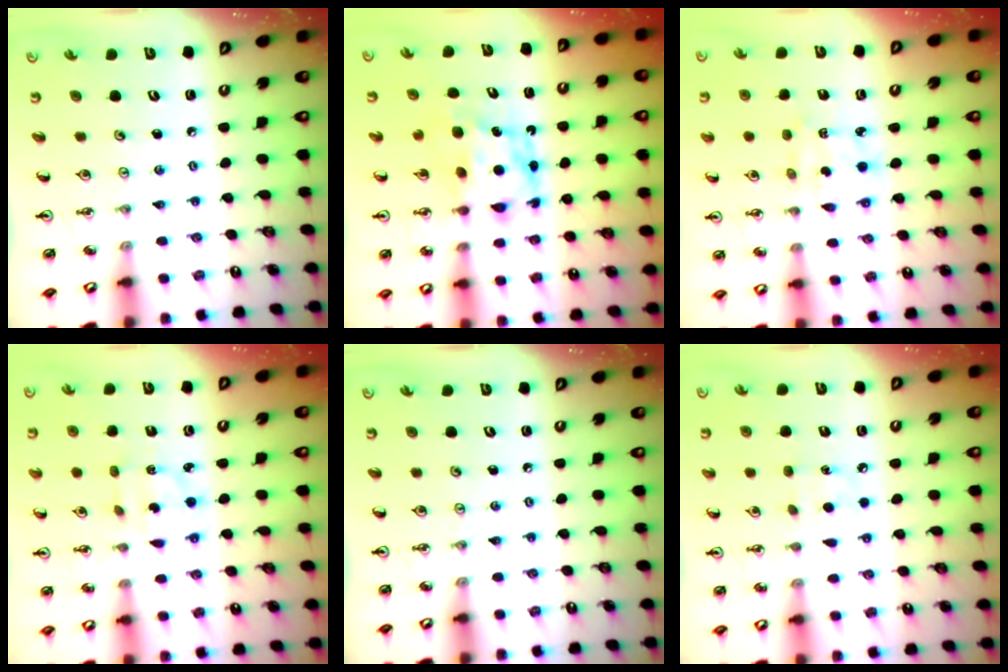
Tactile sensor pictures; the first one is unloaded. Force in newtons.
{"total": 6.3, "press": 6.3, "slide": 0.5}
{"total": 2.9, "press": 2.9, "slide": 0.2}
{"total": 3.7, "press": 3.6, "slide": 0.7}
{"total": 0.0}
{"total": 5.7, "press": 5.7, "slide": 0.6}